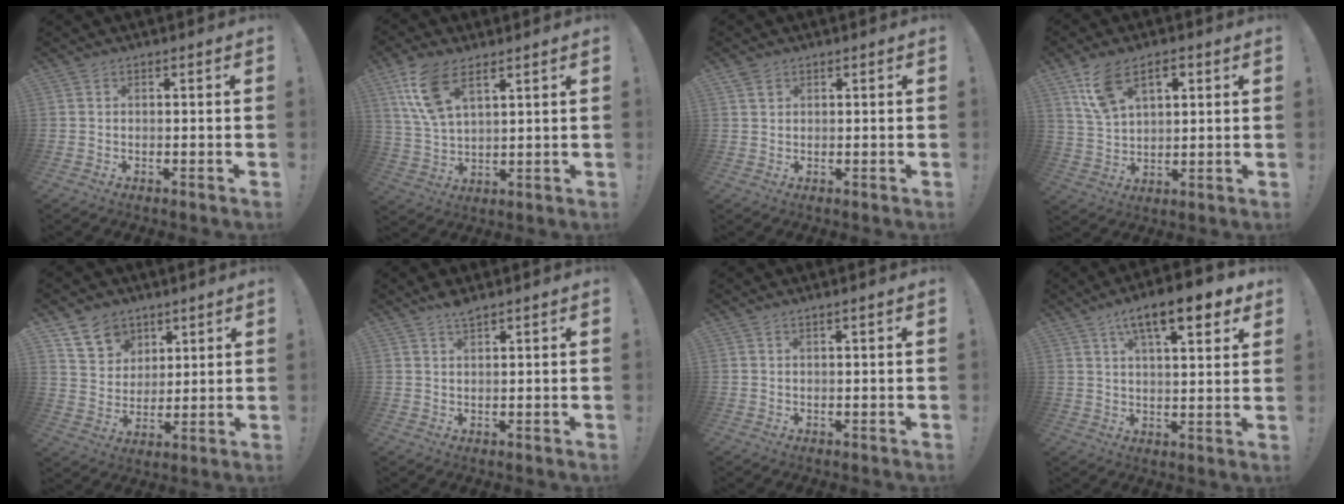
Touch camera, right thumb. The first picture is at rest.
{"total": 11.6, "force": [6.5, 5.4, 8.0], "torque": [-0.156, -0.012, 0.123]}
{"total": 1.9, "force": [1.3, 1.2, 0.7], "torque": [-0.002, -0.006, 0.022]}
{"total": 10.9, "force": [5.7, 6.2, 7.0], "torque": [-0.114, -0.009, 0.107]}
{"total": 10.7, "force": [6.7, 7.9, 2.6], "torque": [-0.036, -0.046, 0.134]}
{"total": 3.3, "force": [2.7, 0.7, 1.7], "torque": [-0.027, -0.017, 0.045]}
{"total": 1.3, "force": [0.7, -0.2, 1.1], "torque": [-0.012, -0.003, 0.010]}
{"total": 13.5, "force": [7.4, 3.7, 10.6], "torque": [-0.163, -0.029, 0.117]}